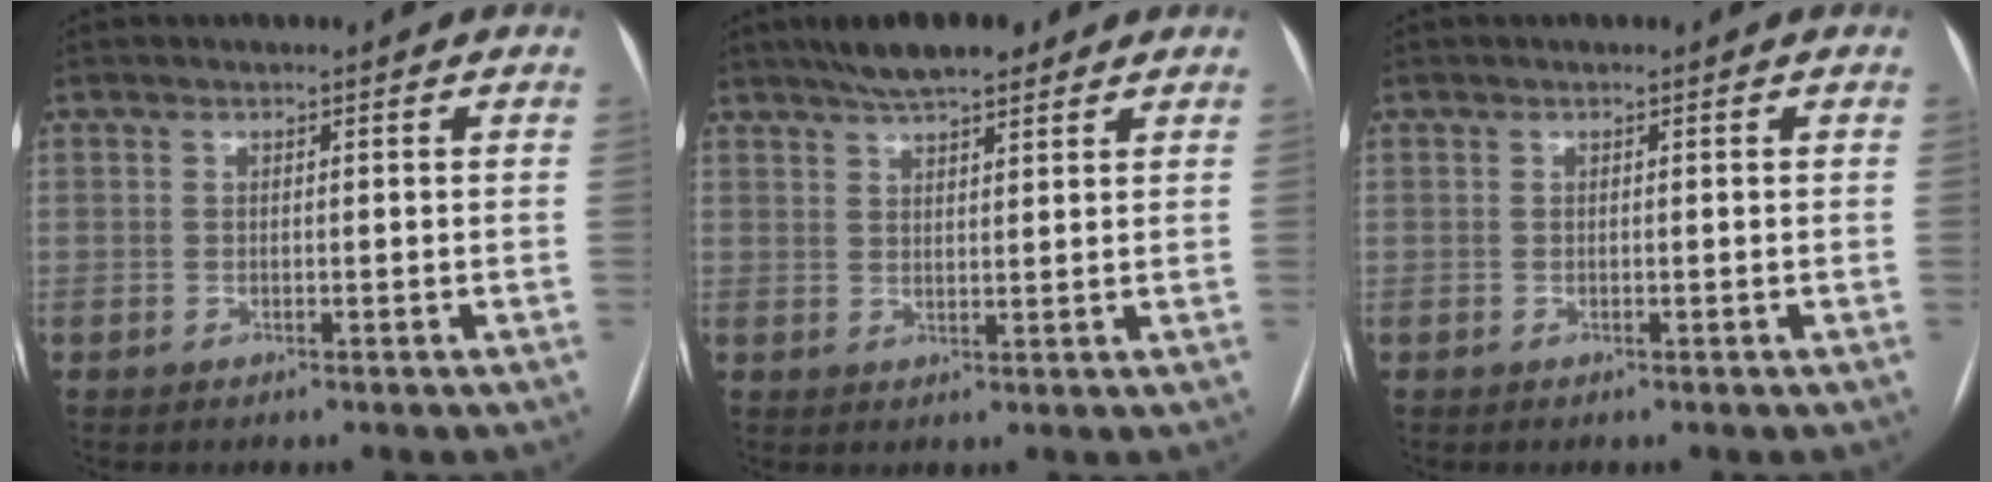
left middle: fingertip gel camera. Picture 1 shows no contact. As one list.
[{"total": 7.8, "force": [6.0, 1.9, 4.6], "torque": [-0.073, 0.022, 0.098]}, {"total": 0.0}]